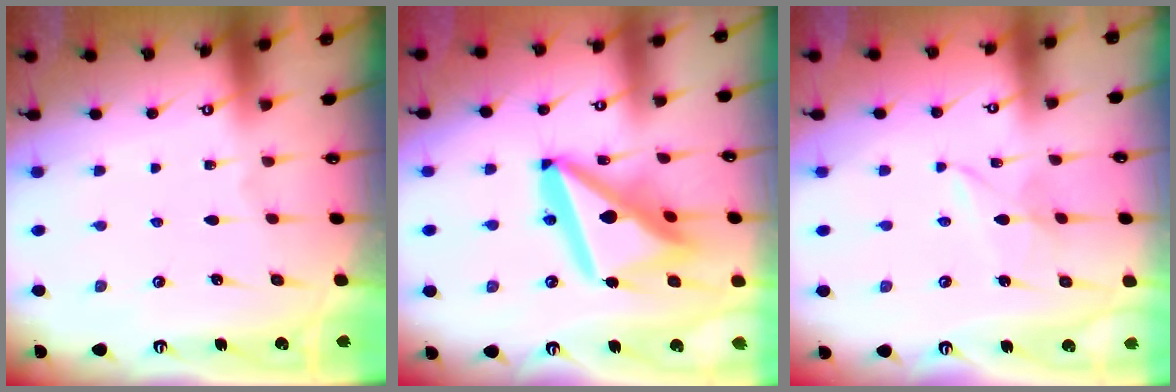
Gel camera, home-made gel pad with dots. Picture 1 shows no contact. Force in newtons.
{"total": 20.4, "press": 20.3, "slide": 2.2}
{"total": 3.1, "press": 3.1, "slide": 0.3}